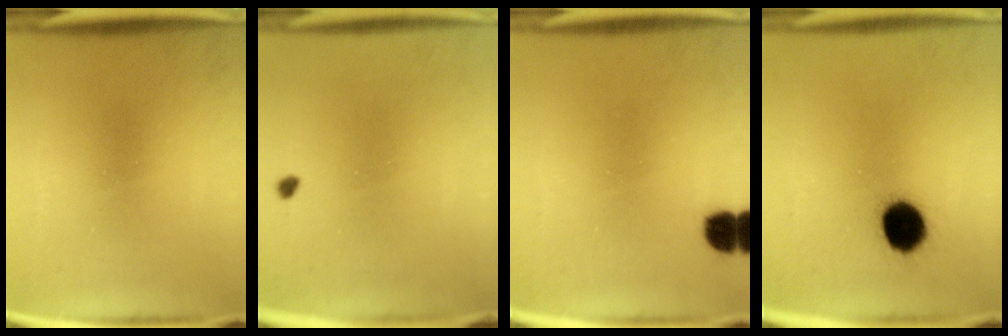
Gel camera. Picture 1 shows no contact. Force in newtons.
{"total": 0.7}
{"total": 4.9}
{"total": 9.8}